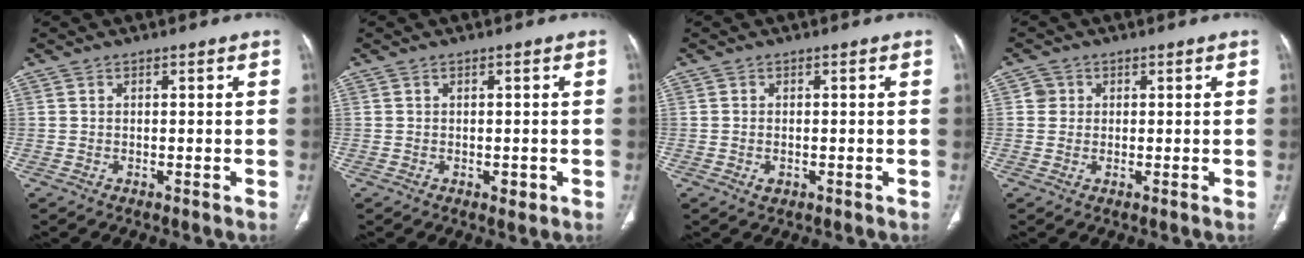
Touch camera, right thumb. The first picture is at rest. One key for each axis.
{"total": 1.6, "fx": -0.4, "fy": 1.0, "fz": 1.2, "tx": -0.008, "ty": -0.001, "tz": -0.002}
{"total": 1.5, "fx": -0.5, "fy": 1.0, "fz": 1.0, "tx": -0.015, "ty": 0.000, "tz": -0.005}
{"total": 2.1, "fx": 0.5, "fy": 2.0, "fz": 0.4, "tx": 0.005, "ty": 0.002, "tz": 0.004}